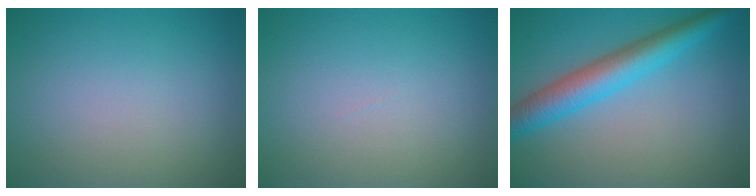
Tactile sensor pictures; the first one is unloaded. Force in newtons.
{"total": 0.0}
{"total": 5.4, "press": 5.4, "slide": 0.1}